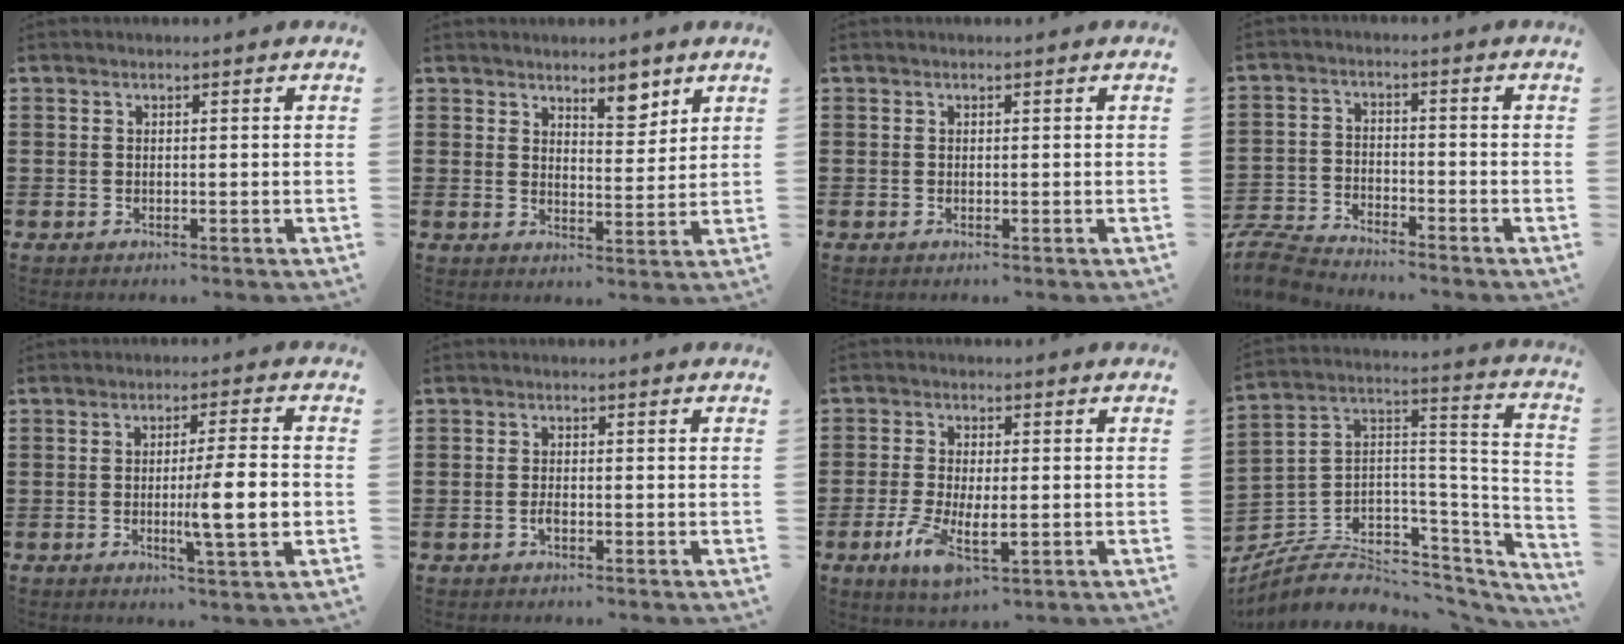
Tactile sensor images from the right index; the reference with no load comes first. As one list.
[{"total": 5.4, "force": [4.3, 2.1, 2.6], "torque": [-0.036, -0.009, 0.073]}, {"total": 0.0}, {"total": 5.8, "force": [-5.6, 0.7, 1.0], "torque": [-0.041, 0.001, -0.118]}, {"total": 8.5, "force": [-1.4, 0.7, 8.4], "torque": [-0.130, -0.010, -0.025]}, {"total": 1.2, "force": [-0.6, 0.3, 1.1], "torque": [-0.022, -0.003, -0.009]}, {"total": 6.9, "force": [-2.0, 2.9, 5.9], "torque": [-0.124, -0.008, -0.035]}, {"total": 7.0, "force": [-3.6, 4.7, 3.8], "torque": [-0.083, -0.004, -0.064]}]